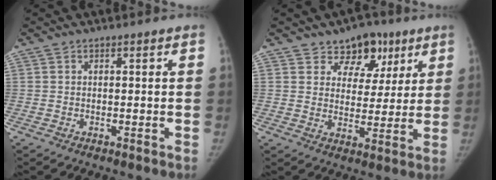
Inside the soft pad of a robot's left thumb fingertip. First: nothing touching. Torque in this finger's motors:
{"motor_torque": [-0.31, -0.10, 0.40, 0.36, 0.02]}